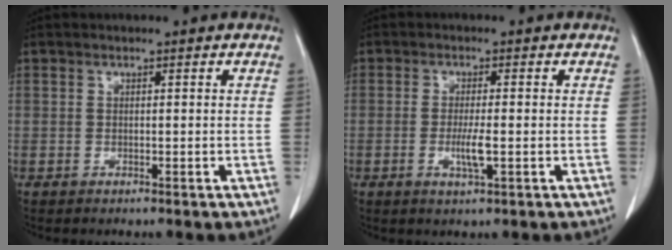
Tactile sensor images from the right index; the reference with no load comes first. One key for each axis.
{"total": 3.5, "fx": -0.9, "fy": 0.3, "fz": 3.4, "tx": -0.068, "ty": -0.006, "tz": -0.016}